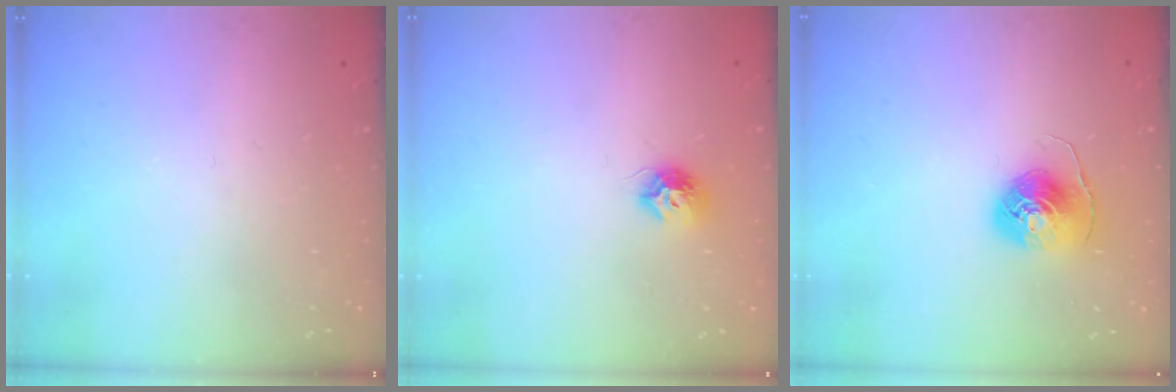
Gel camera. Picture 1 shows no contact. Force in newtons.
{"total": 7.5, "press": 7.5, "slide": 0.7}
{"total": 8.1, "press": 8.1, "slide": 0.4}